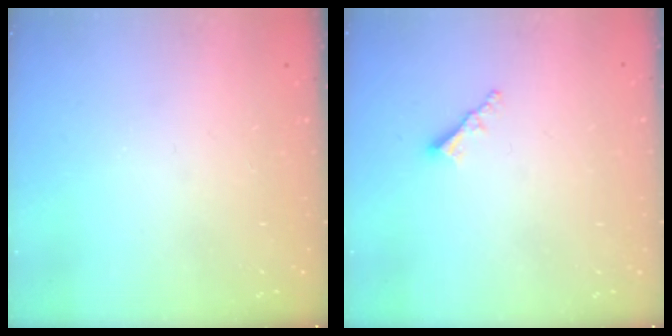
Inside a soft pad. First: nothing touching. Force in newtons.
{"total": 2.5, "press": 2.5, "slide": 0.3}